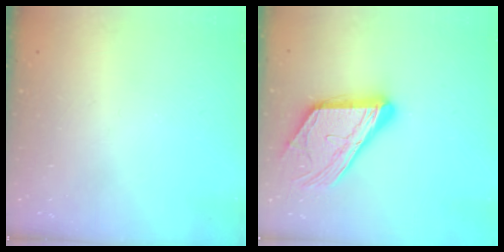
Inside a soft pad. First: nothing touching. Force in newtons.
{"total": 17.1, "press": 17.0, "slide": 1.6}